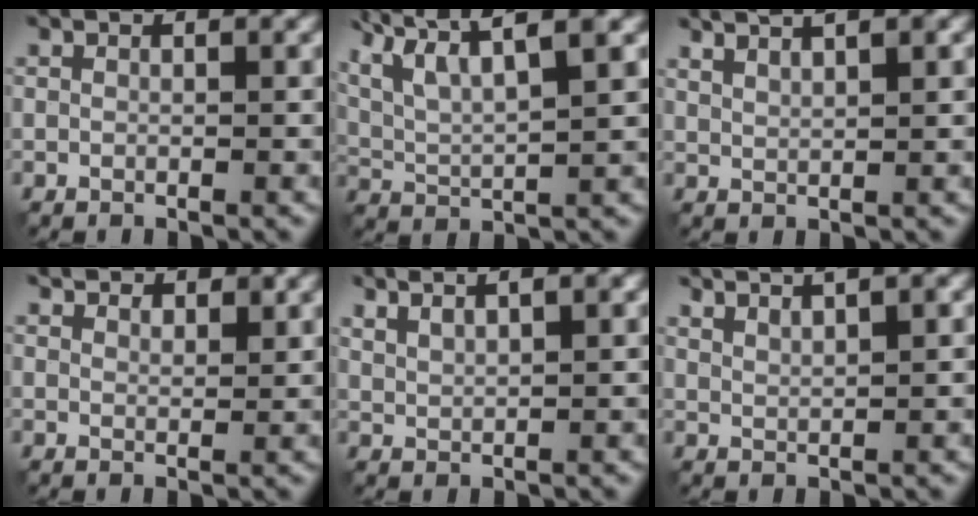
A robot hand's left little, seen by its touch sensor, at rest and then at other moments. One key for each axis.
{"total": 9.8, "fx": 6.2, "fy": 2.7, "fz": 7.0, "tx": -0.135, "ty": 0.030, "tz": 0.083}
{"total": 4.1, "fx": 2.8, "fy": 1.2, "fz": 2.8, "tx": -0.025, "ty": 0.013, "tz": 0.027}
{"total": 2.5, "fx": 2.2, "fy": 0.9, "fz": 0.9, "tx": -0.013, "ty": -0.002, "tz": 0.037}
{"total": 4.0, "fx": 2.8, "fy": 1.2, "fz": 2.5, "tx": -0.027, "ty": 0.018, "tz": 0.029}
{"total": 4.2, "fx": 3.1, "fy": 1.0, "fz": 2.7, "tx": -0.026, "ty": 0.015, "tz": 0.033}